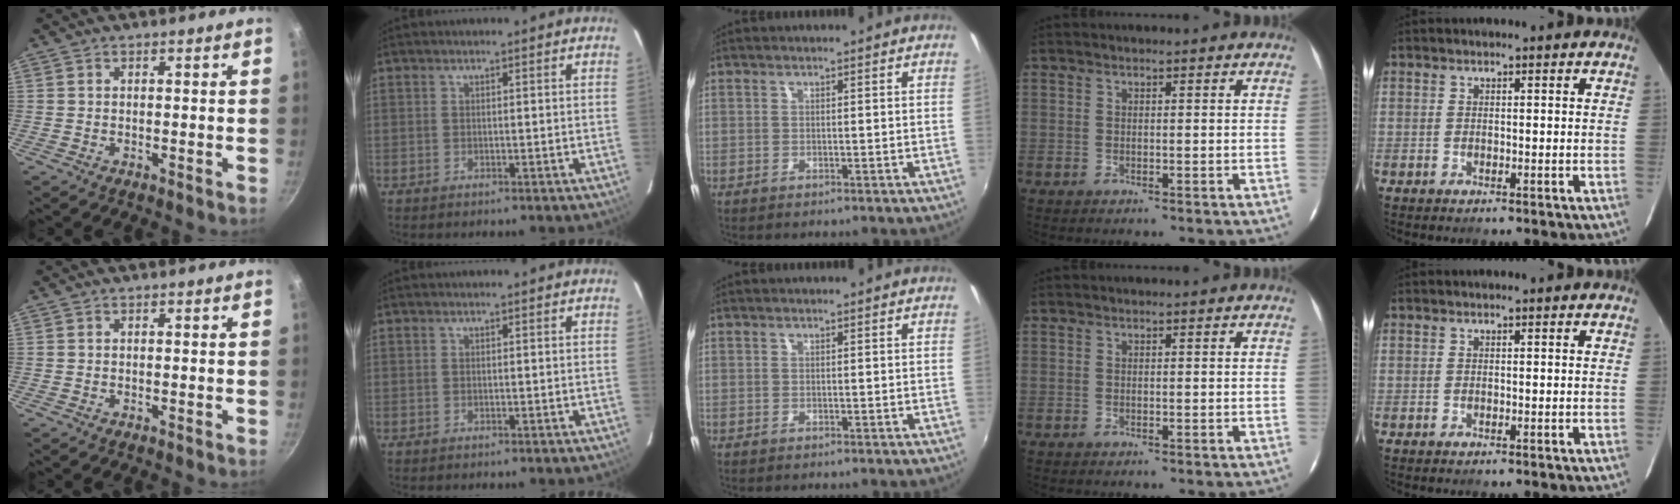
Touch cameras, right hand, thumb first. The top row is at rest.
{}